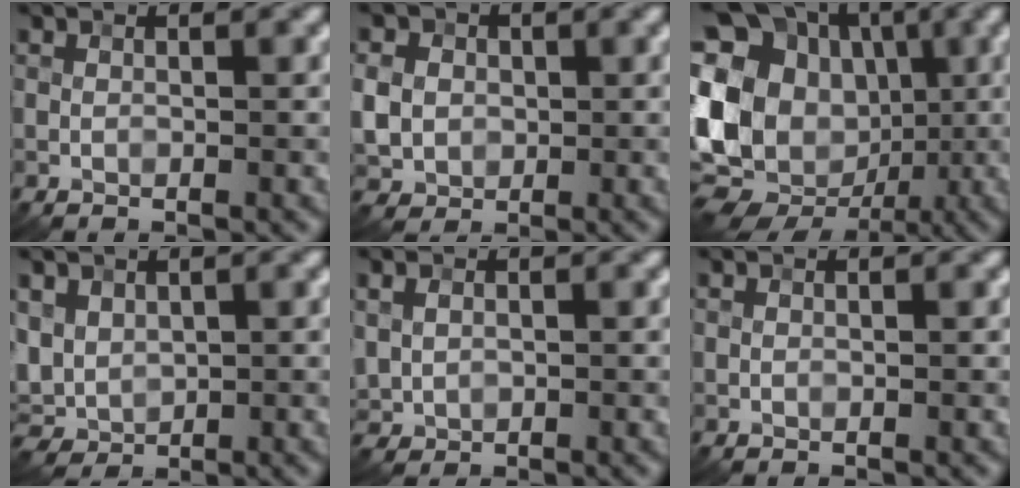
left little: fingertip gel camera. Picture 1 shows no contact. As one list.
[{"total": 6.4, "force": [1.2, 5.6, 2.8], "torque": [-0.065, 0.021, 0.005]}, {"total": 16.9, "force": [-0.9, 14.7, 8.3], "torque": [-0.168, 0.028, -0.052]}, {"total": 3.2, "force": [0.9, 2.6, 1.7], "torque": [-0.045, -0.001, 0.022]}, {"total": 2.3, "force": [0.4, 1.9, 1.3], "torque": [-0.027, -0.001, 0.010]}, {"total": 0.0}]